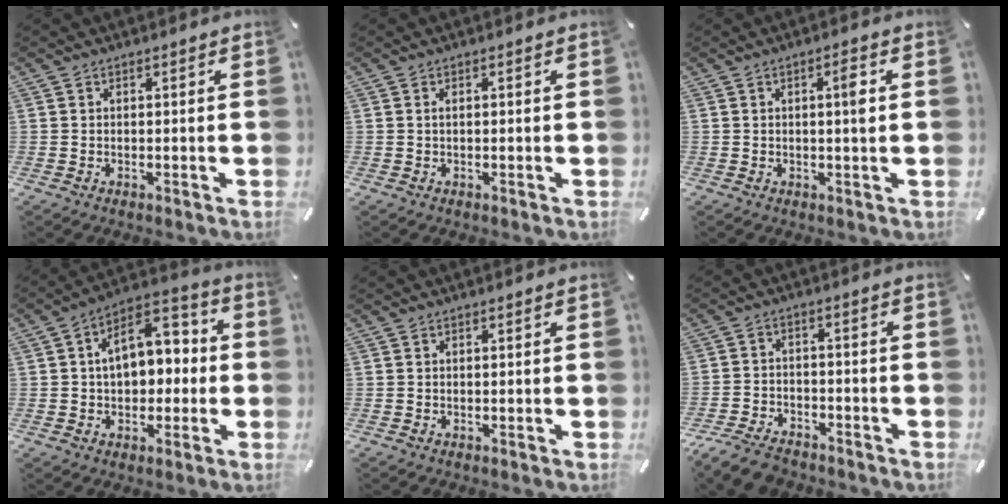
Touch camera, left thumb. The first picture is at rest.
{"total": 0.6, "force": [-0.1, 0.2, 0.6], "torque": [-0.013, -0.001, -0.001]}
{"total": 3.4, "force": [0.4, 0.4, 3.4], "torque": [-0.057, -0.001, 0.003]}
{"total": 10.3, "force": [1.4, 7.9, 6.5], "torque": [-0.083, -0.007, 0.023]}
{"total": 0.0}
{"total": 6.7, "force": [-5.6, 2.8, 2.5], "torque": [-0.056, 0.024, -0.109]}